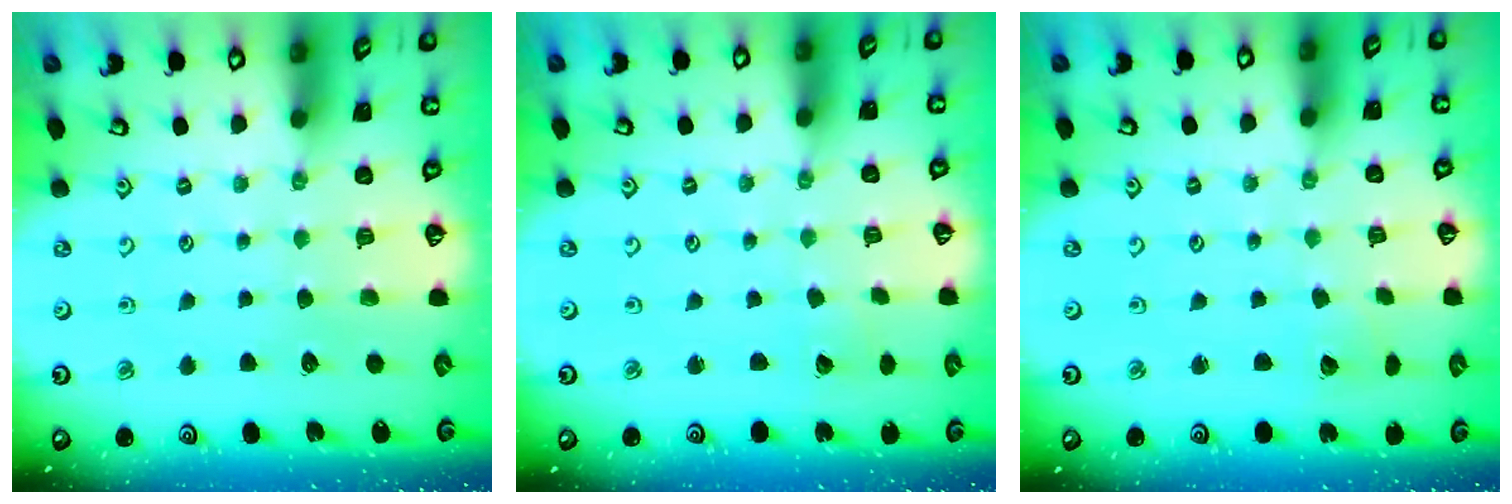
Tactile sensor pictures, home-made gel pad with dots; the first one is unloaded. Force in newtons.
{"total": 1.3, "press": 1.3, "slide": 0.1}
{"total": 2.1, "press": 2.1, "slide": 0.2}